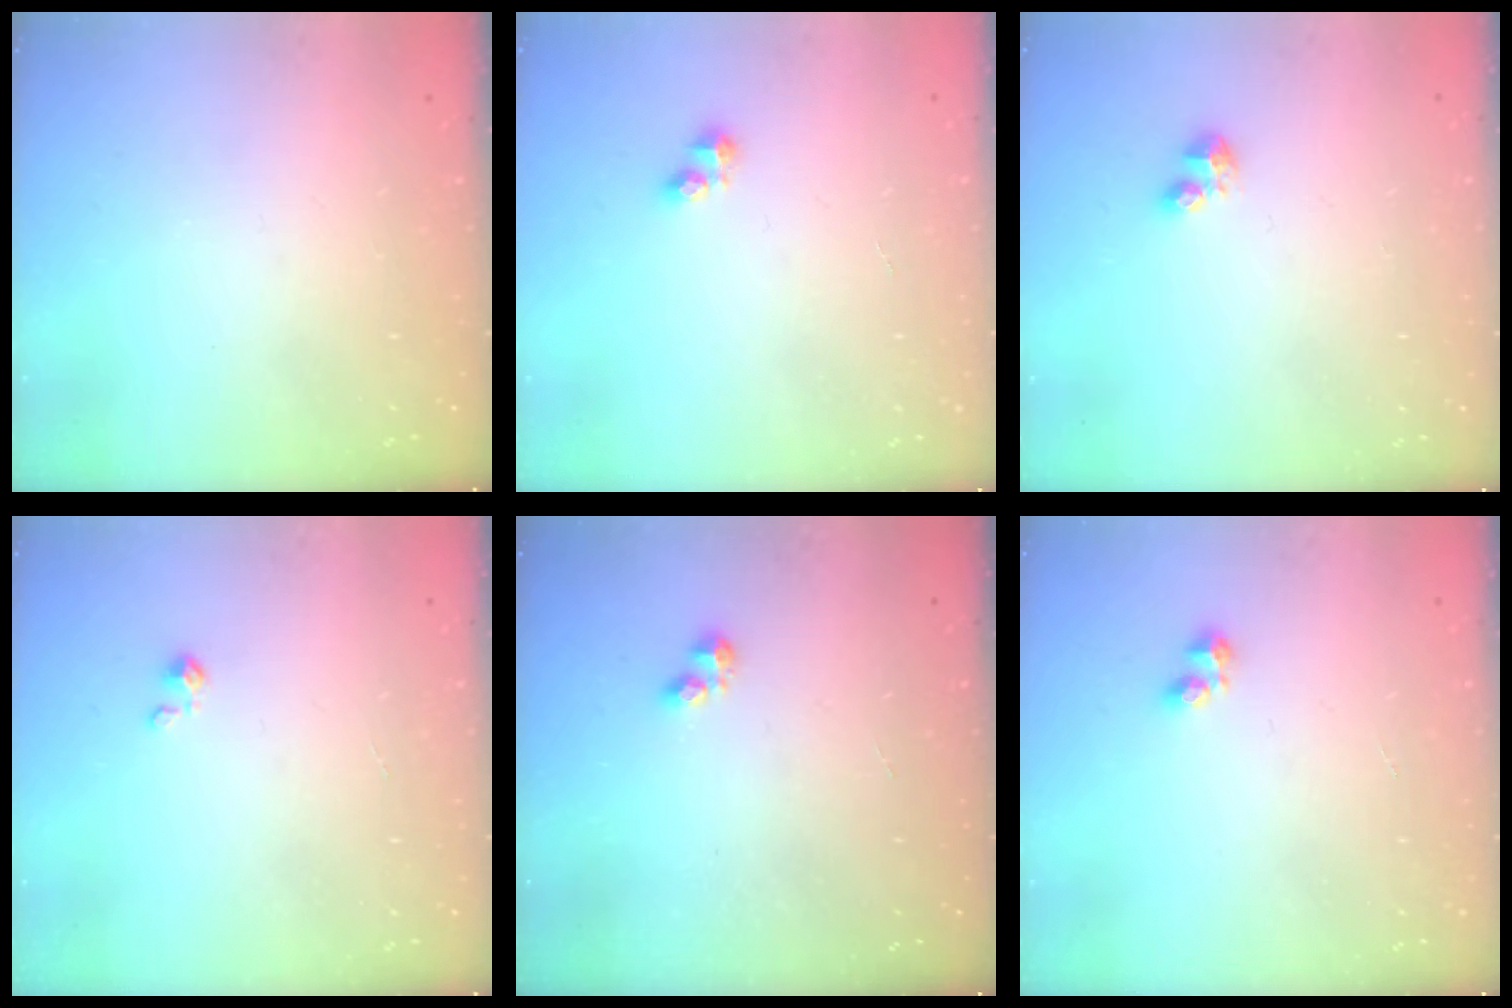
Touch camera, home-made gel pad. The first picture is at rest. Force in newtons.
{"total": 2.4, "press": 2.4, "slide": 0.3}
{"total": 2.3, "press": 2.2, "slide": 0.5}
{"total": 2.3, "press": 2.2, "slide": 0.3}
{"total": 3.4, "press": 3.3, "slide": 0.5}
{"total": 2.2, "press": 2.1, "slide": 0.7}